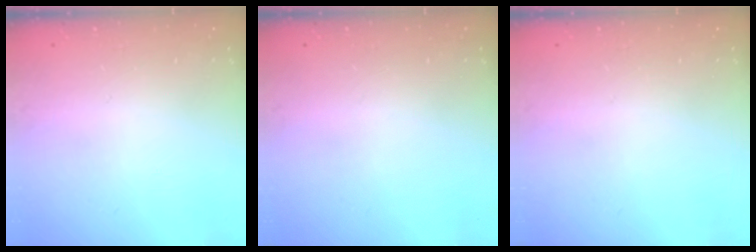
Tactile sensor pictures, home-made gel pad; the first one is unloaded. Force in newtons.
{"total": 0.0}
{"total": 0.0}